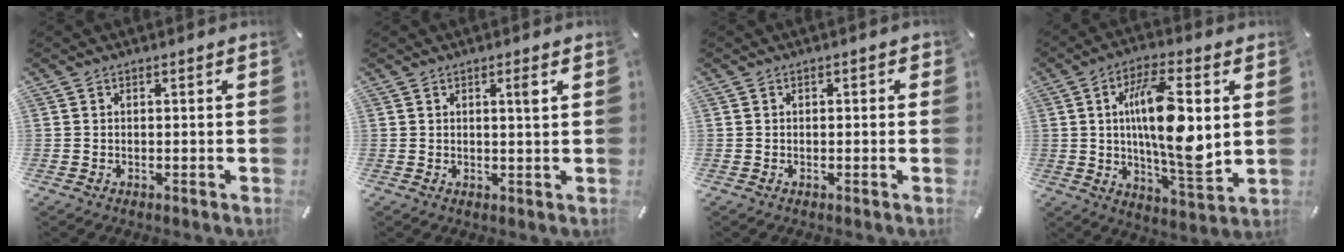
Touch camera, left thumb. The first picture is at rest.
{"total": 2.4, "force": [1.0, 0.0, 2.2], "torque": [-0.038, -0.005, 0.014]}
{"total": 0.9, "force": [-0.3, 0.7, 0.5], "torque": [-0.009, 0.004, -0.007]}
{"total": 17.7, "force": [2.5, 6.0, 16.5], "torque": [-0.311, -0.017, 0.033]}